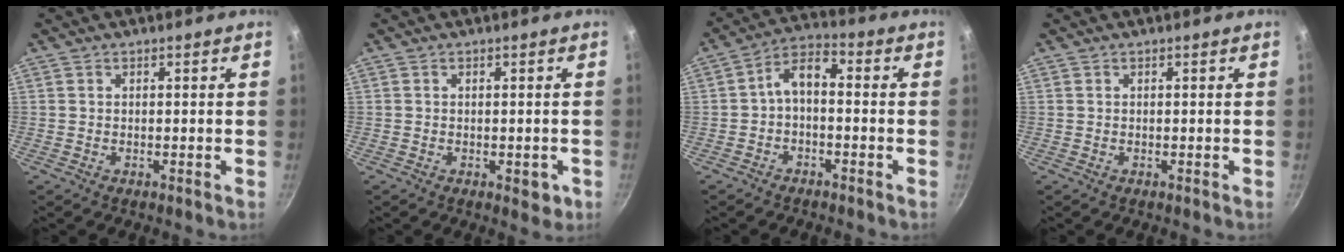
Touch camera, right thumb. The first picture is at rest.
{"total": 3.0, "force": [-0.9, 1.8, 2.3], "torque": [-0.019, 0.002, -0.009]}
{"total": 5.8, "force": [-1.5, 3.2, 4.6], "torque": [-0.085, 0.041, -0.032]}
{"total": 0.0}